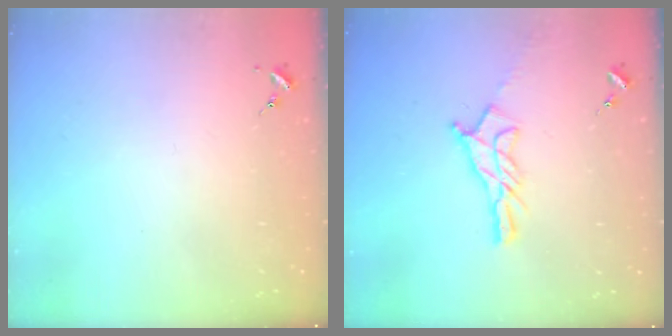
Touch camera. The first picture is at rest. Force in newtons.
{"total": 11.2, "press": 11.1, "slide": 0.7}